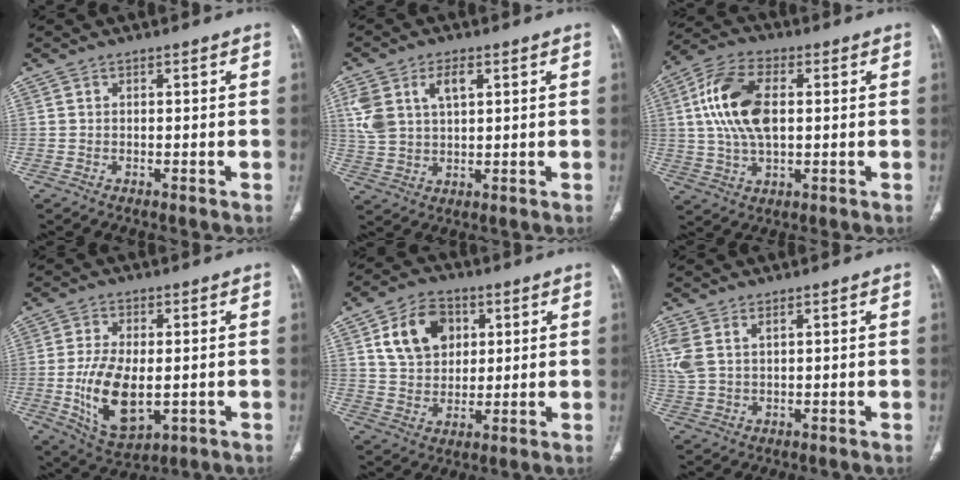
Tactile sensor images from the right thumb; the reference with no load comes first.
{"total": 9.6, "force": [3.5, 5.5, 7.1], "torque": [-0.145, 0.005, 0.074]}
{"total": 14.0, "force": [2.0, 7.6, 11.6], "torque": [-0.236, 0.013, 0.036]}
{"total": 11.4, "force": [-1.7, 6.0, 9.5], "torque": [-0.177, -0.011, -0.017]}
{"total": 11.9, "force": [4.1, 8.7, 7.0], "torque": [-0.092, -0.006, 0.075]}
{"total": 6.9, "force": [2.7, 3.8, 5.0], "torque": [-0.139, 0.007, 0.064]}